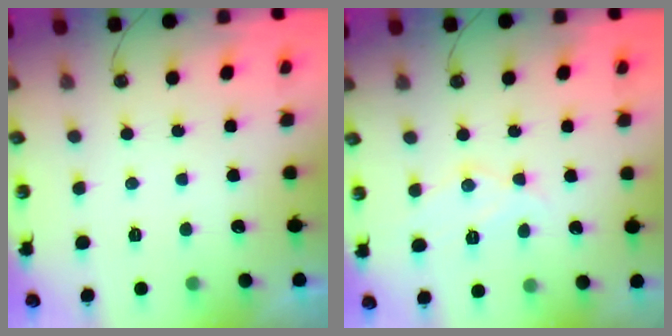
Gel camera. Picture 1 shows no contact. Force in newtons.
{"total": 8.9, "press": 8.9, "slide": 0.4}